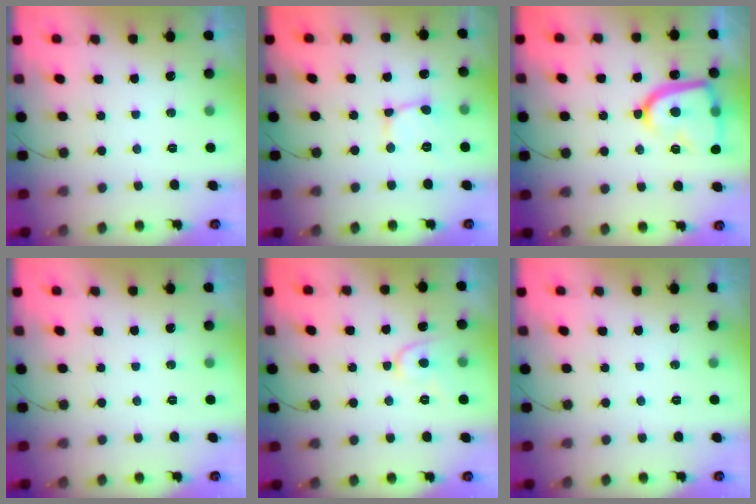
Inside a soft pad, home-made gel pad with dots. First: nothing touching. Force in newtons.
{"total": 2.6, "press": 2.6, "slide": 0.2}
{"total": 17.9, "press": 17.8, "slide": 1.6}
{"total": 0.0}
{"total": 6.9, "press": 6.8, "slide": 0.8}
{"total": 0.0}